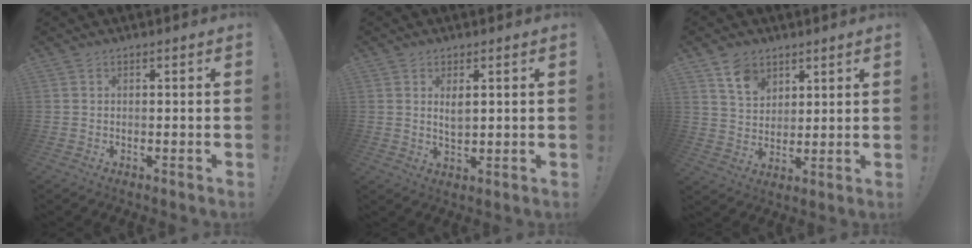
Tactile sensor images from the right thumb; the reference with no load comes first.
{"total": 3.5, "force": [1.2, 1.5, 2.9], "torque": [-0.043, -0.009, 0.017]}
{"total": 9.0, "force": [5.9, 6.1, 3.1], "torque": [-0.051, -0.033, 0.115]}